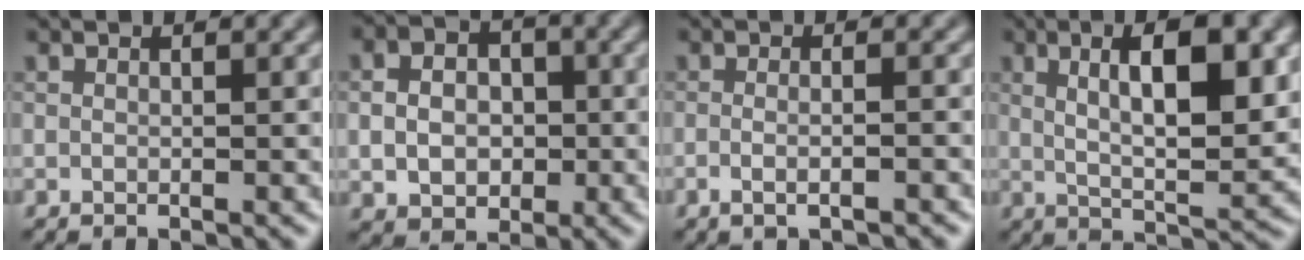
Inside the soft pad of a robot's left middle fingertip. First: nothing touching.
{"total": 4.3, "force": [-0.7, 3.3, 2.6], "torque": [-0.052, 0.001, -0.009]}
{"total": 2.1, "force": [-0.9, 0.6, 1.8], "torque": [-0.026, -0.006, -0.019]}
{"total": 8.0, "force": [1.6, 2.4, 7.5], "torque": [-0.116, 0.002, 0.032]}